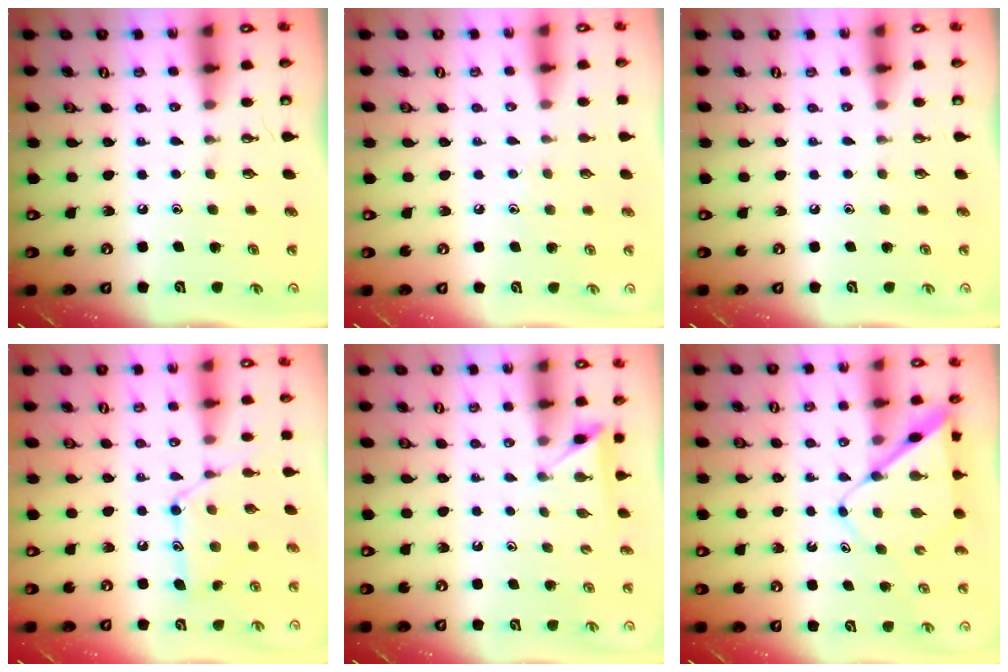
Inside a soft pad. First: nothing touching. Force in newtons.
{"total": 3.8, "press": 3.8, "slide": 0.5}
{"total": 0.0}
{"total": 10.9, "press": 10.9, "slide": 0.1}
{"total": 3.7, "press": 3.7, "slide": 0.4}
{"total": 8.0, "press": 8.0, "slide": 0.7}